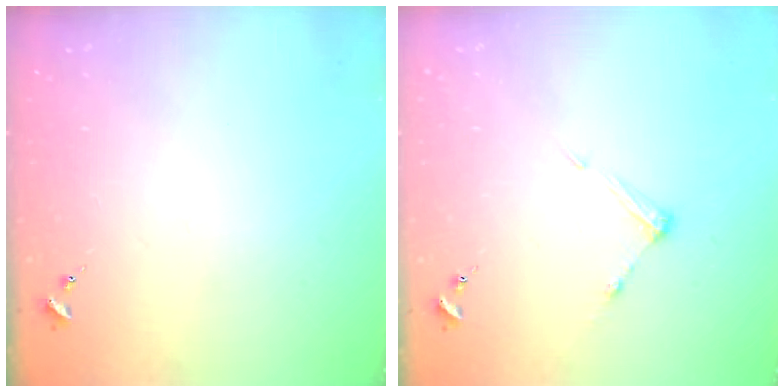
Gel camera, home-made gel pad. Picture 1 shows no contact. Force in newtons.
{"total": 5.3, "press": 5.2, "slide": 0.2}